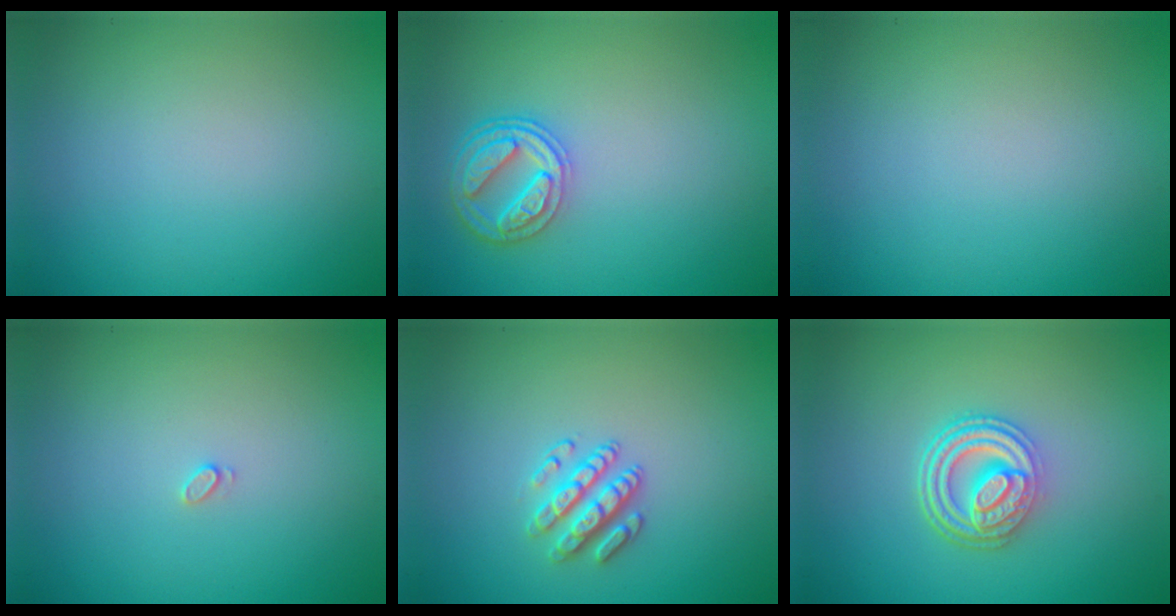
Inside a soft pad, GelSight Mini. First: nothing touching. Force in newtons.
{"total": 4.3, "press": 3.6, "slide": 2.3}
{"total": 0.0}
{"total": 0.6, "press": 0.6, "slide": 0.1}
{"total": 2.7, "press": 2.5, "slide": 1.0}
{"total": 4.8, "press": 3.7, "slide": 3.1}